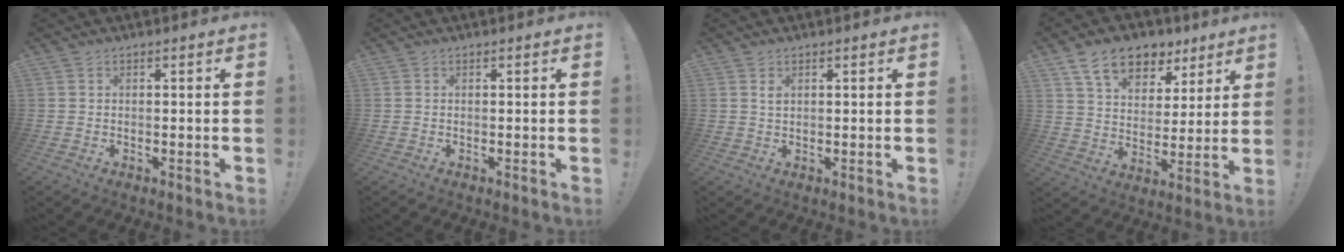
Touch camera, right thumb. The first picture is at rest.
{"total": 0.0}
{"total": 1.5, "force": [0.8, 0.8, 0.9], "torque": [-0.019, 0.001, 0.016]}
{"total": 14.3, "force": [9.1, 8.8, 6.6], "torque": [-0.105, -0.051, 0.168]}